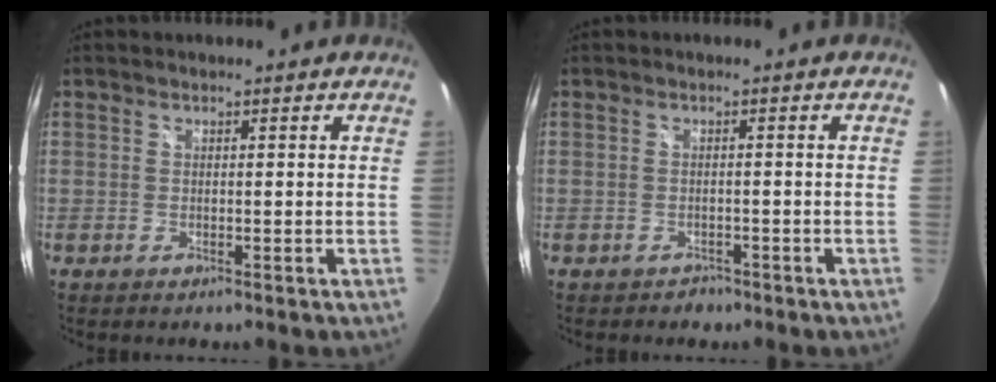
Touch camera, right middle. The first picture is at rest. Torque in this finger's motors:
{"motor_torque": [-0.38, -0.19, -0.01, -0.01]}